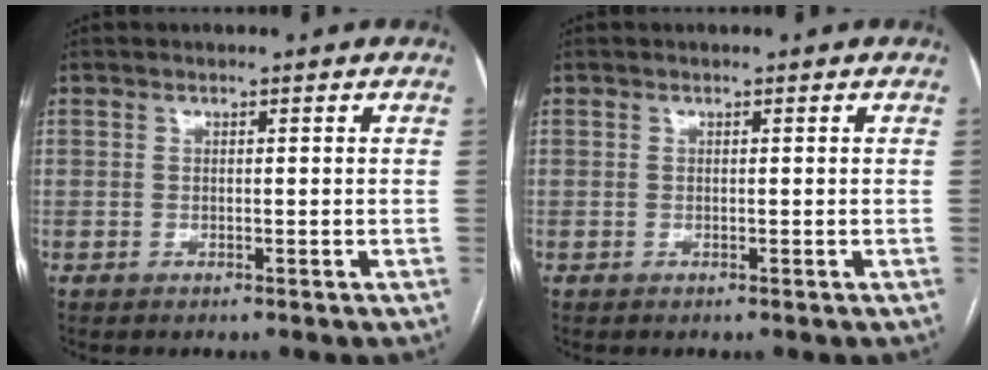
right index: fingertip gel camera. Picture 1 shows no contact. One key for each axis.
{"total": 0.0}